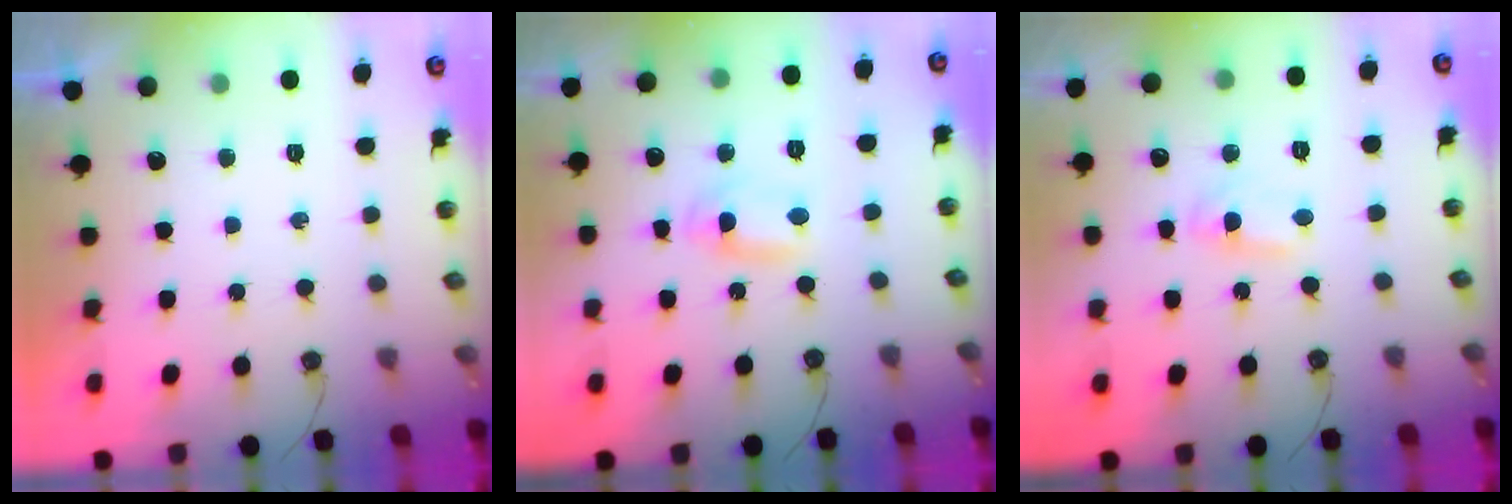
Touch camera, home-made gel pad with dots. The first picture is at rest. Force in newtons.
{"total": 2.1, "press": 1.7, "slide": 1.2}
{"total": 2.8, "press": 2.8, "slide": 0.3}